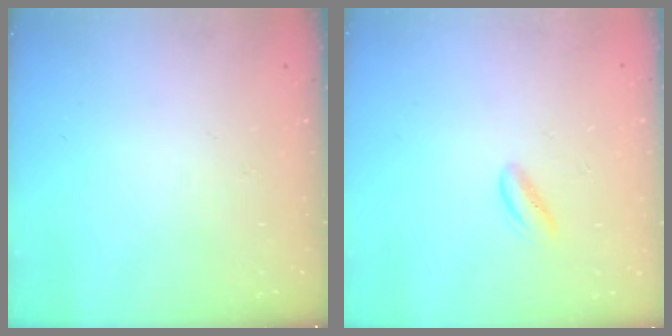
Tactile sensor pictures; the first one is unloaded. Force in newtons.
{"total": 2.4, "press": 2.4, "slide": 0.2}